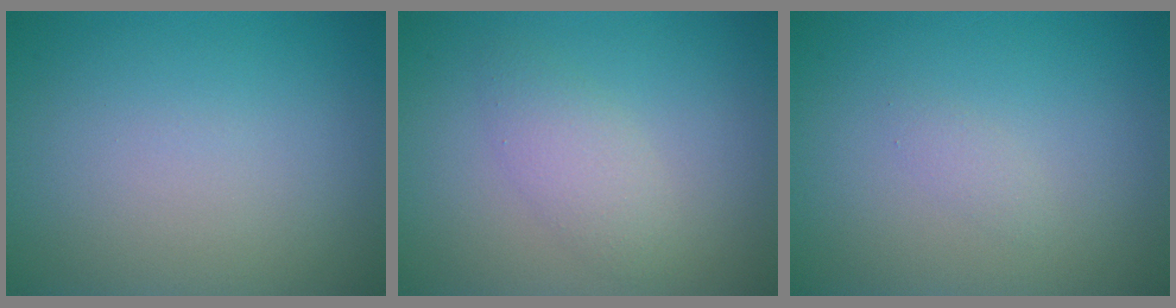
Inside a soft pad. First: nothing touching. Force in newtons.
{"total": 2.2, "press": 2.2, "slide": 0.0}
{"total": 0.7, "press": 0.7, "slide": 0.0}